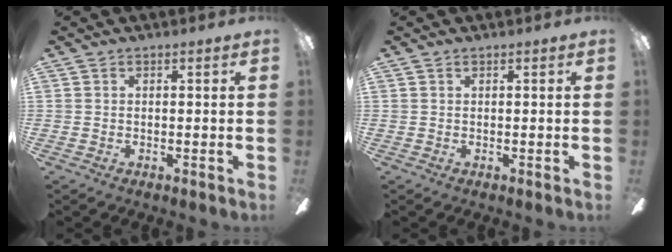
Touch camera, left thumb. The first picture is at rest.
{"total": 0.0}